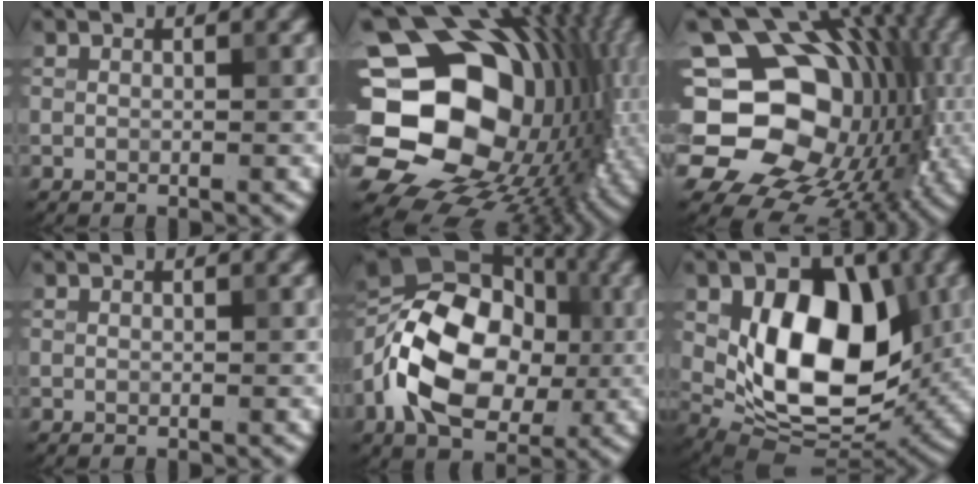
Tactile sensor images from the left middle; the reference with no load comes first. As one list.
[{"total": 20.8, "force": [-0.5, 16.7, 12.5], "torque": [-0.191, 0.001, -0.018]}, {"total": 17.6, "force": [-1.2, 14.1, 10.5], "torque": [-0.156, 0.011, -0.024]}, {"total": 0.0}, {"total": 12.9, "force": [-2.4, 8.9, 9.1], "torque": [-0.168, 0.014, -0.062]}, {"total": 12.1, "force": [1.5, 7.5, 9.4], "torque": [-0.141, -0.012, 0.025]}]